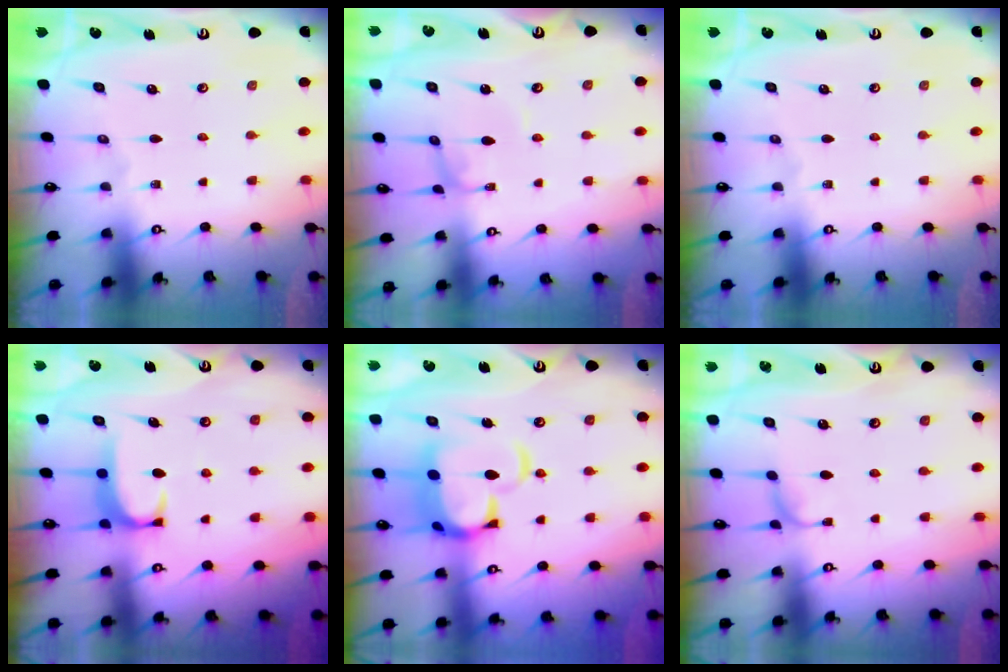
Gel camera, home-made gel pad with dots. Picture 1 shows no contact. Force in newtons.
{"total": 1.5, "press": 1.4, "slide": 0.1}
{"total": 0.0}
{"total": 1.8, "press": 1.7, "slide": 0.5}
{"total": 9.2, "press": 9.1, "slide": 1.5}
{"total": 2.0, "press": 1.9, "slide": 0.4}